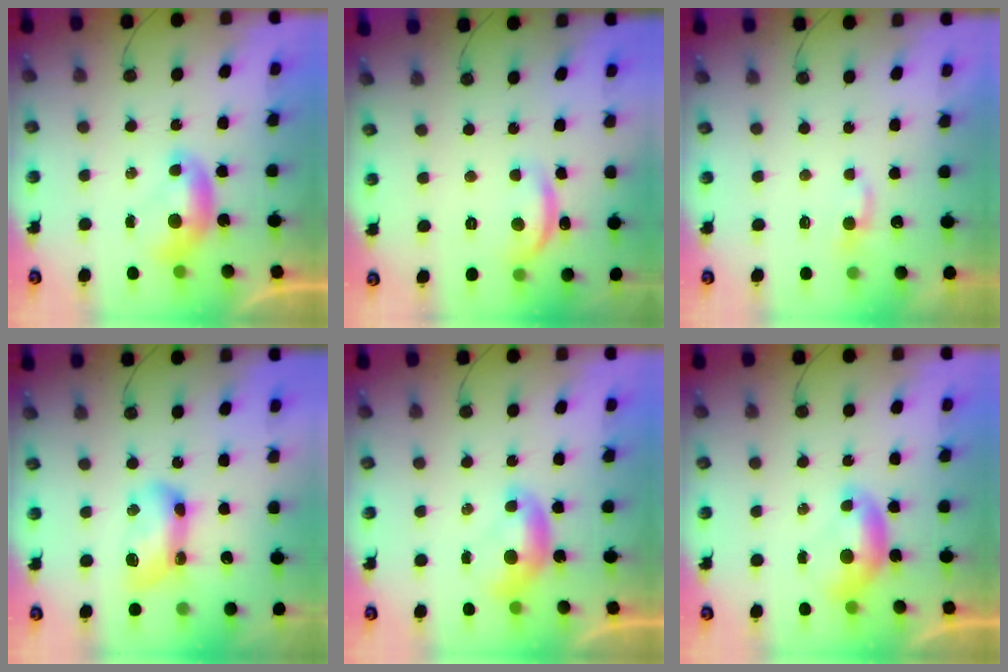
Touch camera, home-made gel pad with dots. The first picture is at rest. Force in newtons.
{"total": 5.2, "press": 5.2, "slide": 0.7}
{"total": 1.7, "press": 1.6, "slide": 0.4}
{"total": 11.2, "press": 11.2, "slide": 0.5}
{"total": 0.0}
{"total": 0.0}